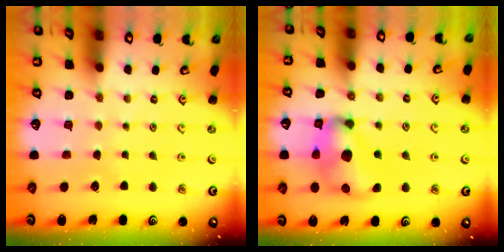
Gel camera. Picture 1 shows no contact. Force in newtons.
{"total": 16.3, "press": 16.2, "slide": 1.1}